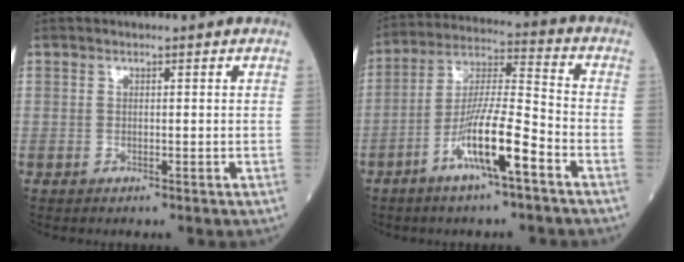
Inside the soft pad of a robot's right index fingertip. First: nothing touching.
{"total": 11.8, "force": [-5.7, 0.9, 10.3], "torque": [-0.196, -0.001, -0.108]}